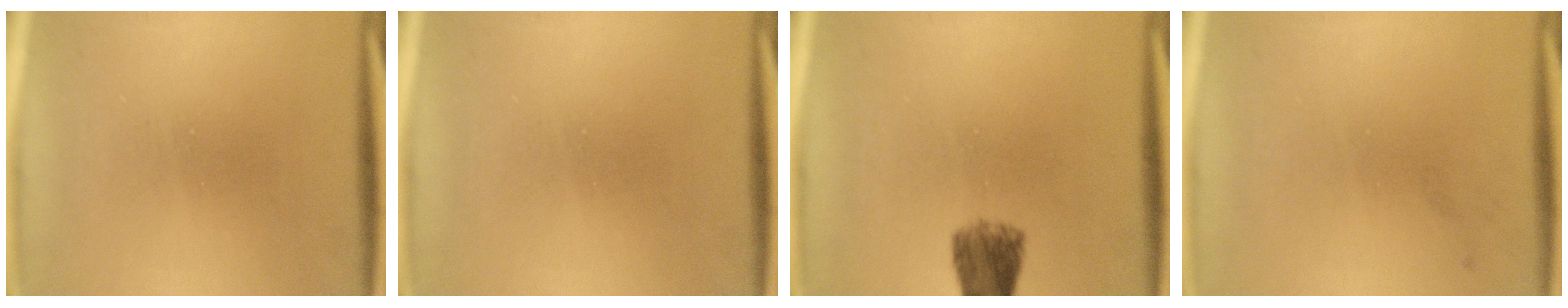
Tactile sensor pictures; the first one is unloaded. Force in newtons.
{"total": 0.0}
{"total": 5.3}
{"total": 1.1}